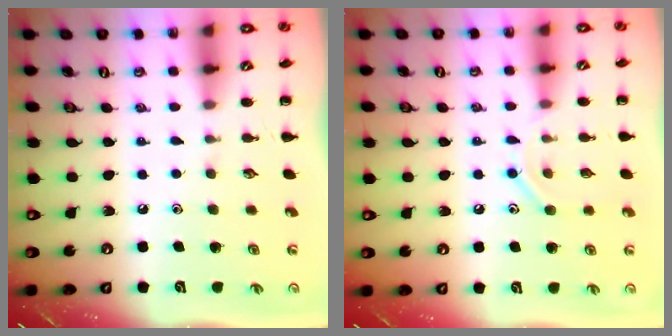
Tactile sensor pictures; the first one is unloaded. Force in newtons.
{"total": 8.4, "press": 8.3, "slide": 1.4}